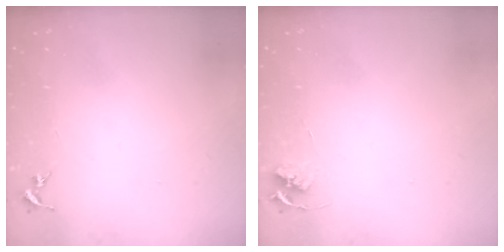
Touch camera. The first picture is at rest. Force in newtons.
{"total": 5.3, "press": 5.2, "slide": 0.6}